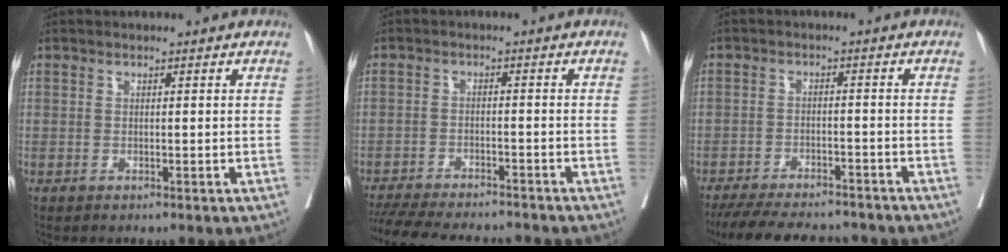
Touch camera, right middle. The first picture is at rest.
{"total": 14.9, "force": [-13.6, 2.6, 5.7], "torque": [-0.117, -0.017, -0.195]}
{"total": 14.6, "force": [-13.1, 3.5, 5.5], "torque": [-0.105, -0.008, -0.182]}